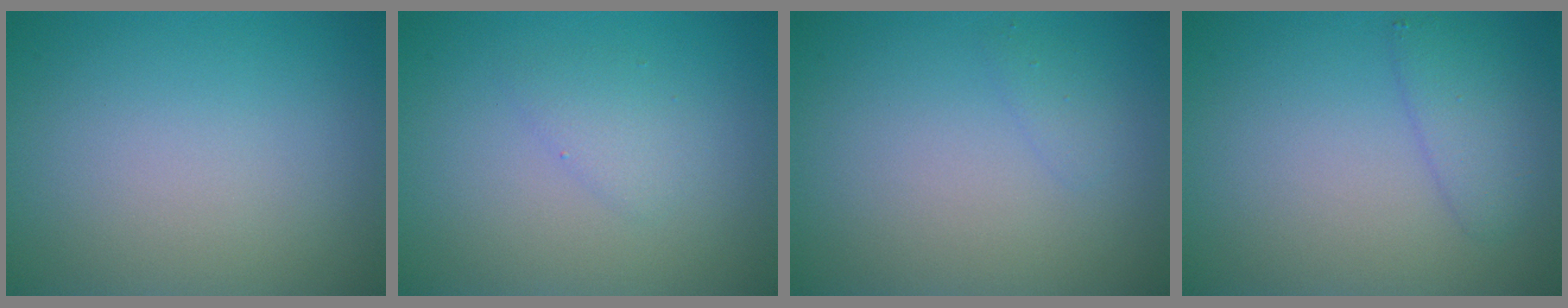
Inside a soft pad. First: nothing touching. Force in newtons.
{"total": 1.4, "press": 1.4, "slide": 0.1}
{"total": 0.8, "press": 0.8, "slide": 0.0}
{"total": 2.3, "press": 2.3, "slide": 0.1}